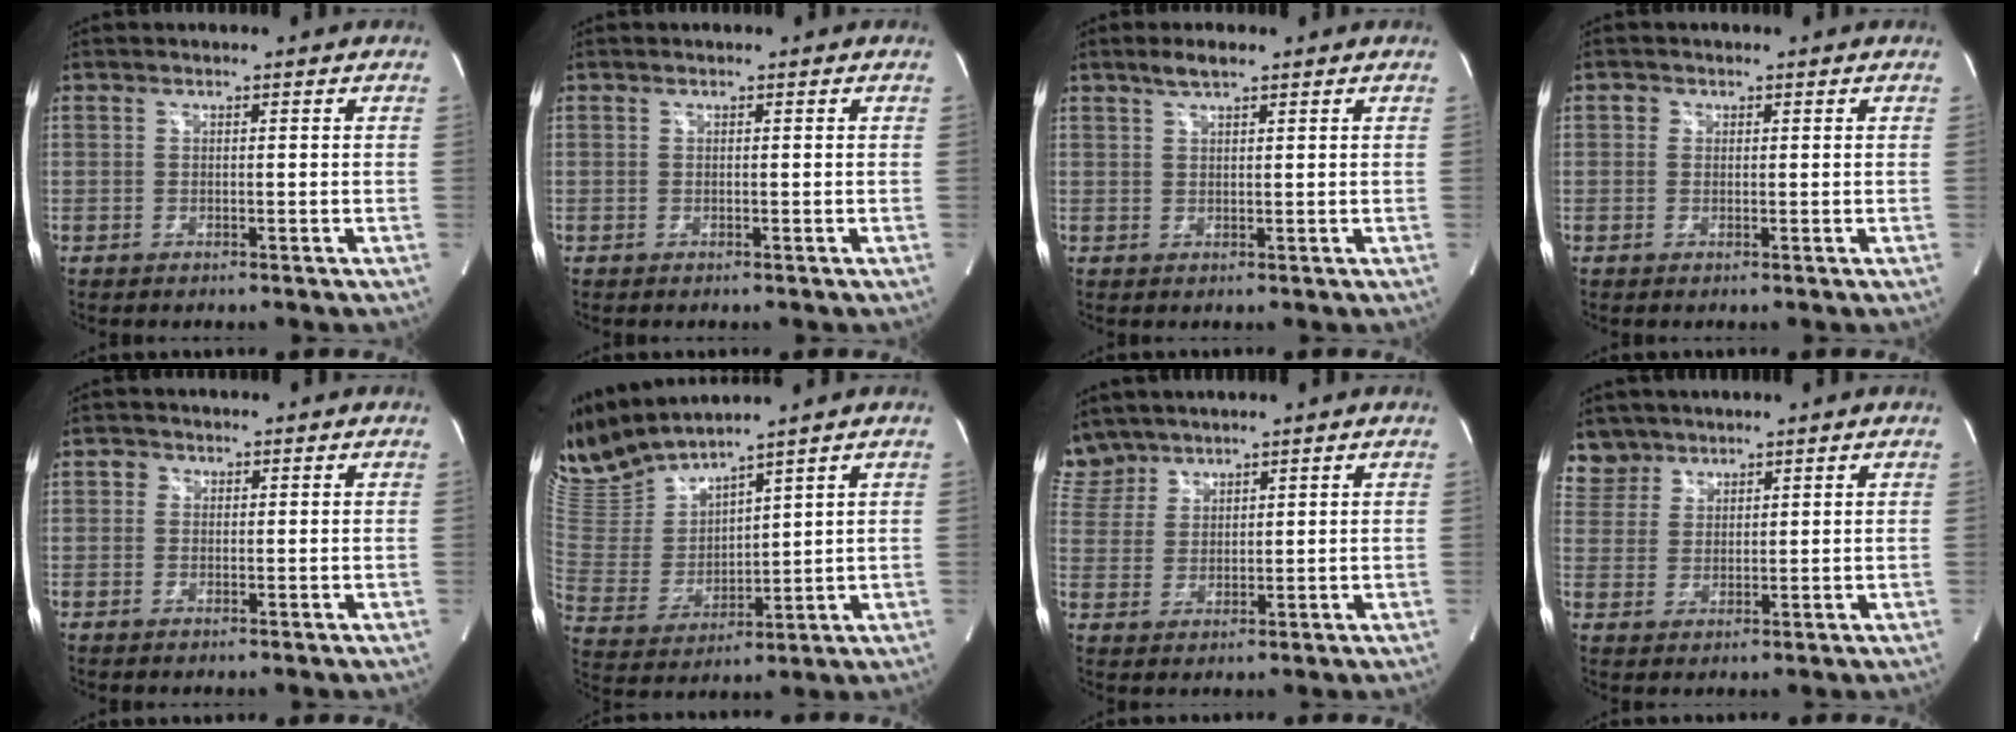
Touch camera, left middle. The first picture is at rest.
{"total": 0.0}
{"total": 2.7, "force": [2.1, 0.5, 1.7], "torque": [-0.040, 0.007, 0.041]}
{"total": 1.0, "force": [0.4, 0.9, 0.3], "torque": [0.001, 0.002, 0.005]}
{"total": 1.3, "force": [0.4, 1.2, 0.4], "torque": [-0.001, 0.003, 0.005]}
{"total": 11.6, "force": [10.9, 0.6, 3.8], "torque": [-0.096, -0.002, 0.236]}
{"total": 6.0, "force": [5.4, 2.5, -0.2], "torque": [0.002, 0.012, 0.120]}
{"total": 4.8, "force": [4.0, 2.6, -0.5], "torque": [0.017, 0.004, 0.081]}